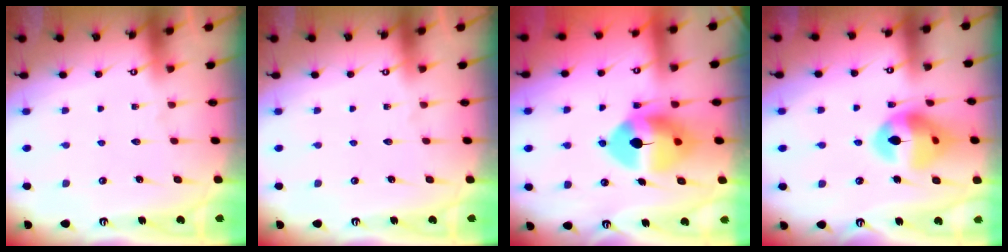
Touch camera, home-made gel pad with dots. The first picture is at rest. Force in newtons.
{"total": 0.0}
{"total": 12.0, "press": 11.8, "slide": 1.9}
{"total": 15.6, "press": 15.5, "slide": 1.8}